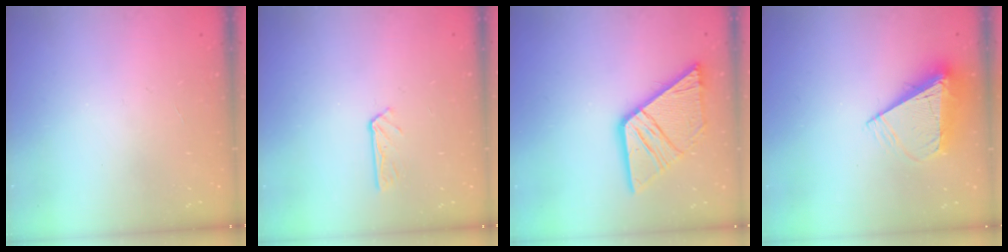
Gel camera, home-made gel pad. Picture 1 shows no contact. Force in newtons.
{"total": 3.9, "press": 3.9, "slide": 0.5}
{"total": 17.2, "press": 17.1, "slide": 1.9}
{"total": 10.1, "press": 10.1, "slide": 0.5}